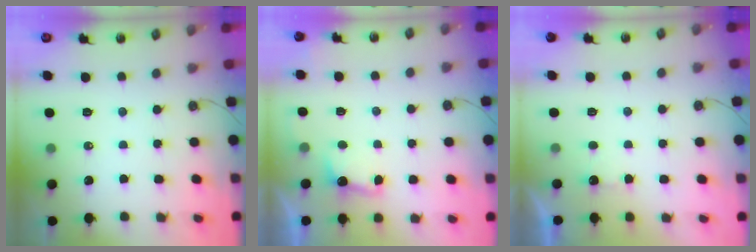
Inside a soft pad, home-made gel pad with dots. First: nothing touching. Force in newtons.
{"total": 3.3, "press": 3.1, "slide": 1.0}
{"total": 1.0, "press": 0.7, "slide": 0.6}